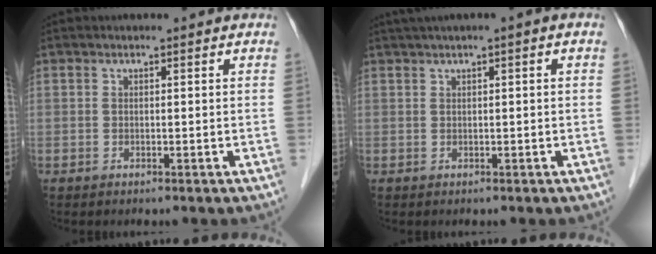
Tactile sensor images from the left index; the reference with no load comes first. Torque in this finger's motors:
{"motor_torque": [0.35, -0.67, 0.74, 0.15]}